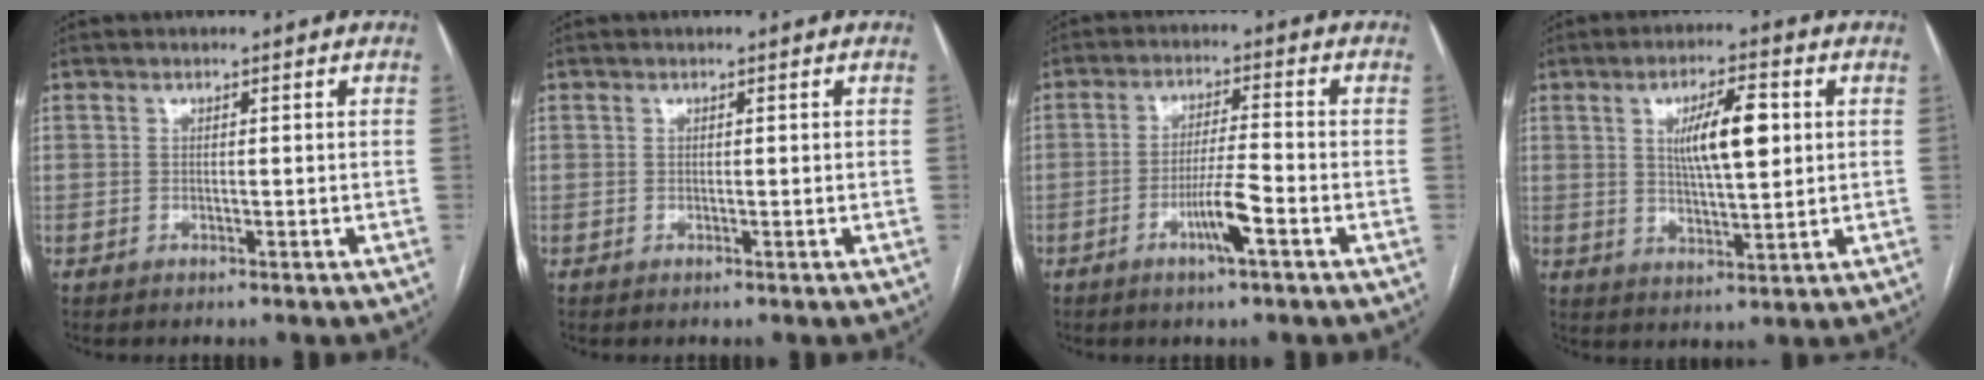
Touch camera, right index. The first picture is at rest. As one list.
[{"total": 0.0}, {"total": 6.1, "force": [-2.8, 0.0, 5.5], "torque": [-0.104, -0.006, -0.052]}, {"total": 8.4, "force": [2.1, 1.8, 7.9], "torque": [-0.139, 0.004, 0.040]}]